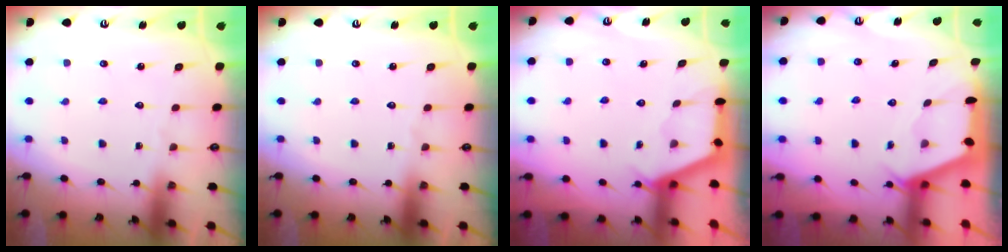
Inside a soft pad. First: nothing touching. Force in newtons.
{"total": 0.0}
{"total": 2.9, "press": 2.9, "slide": 0.3}
{"total": 2.2, "press": 2.2, "slide": 0.3}